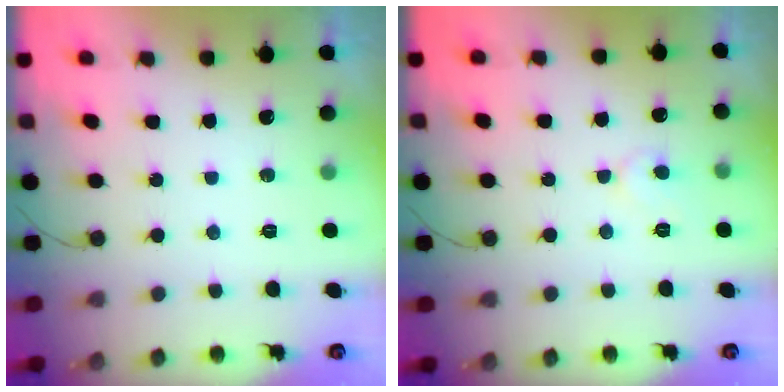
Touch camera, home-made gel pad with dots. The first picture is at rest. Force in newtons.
{"total": 5.5, "press": 5.5, "slide": 0.4}